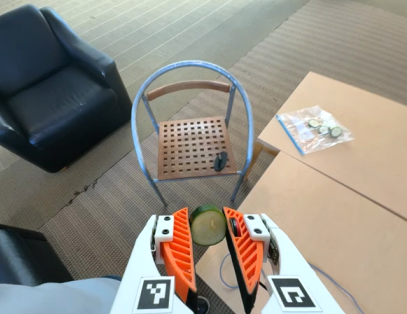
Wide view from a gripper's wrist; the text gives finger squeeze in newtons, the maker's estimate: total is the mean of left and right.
{"total": 8.5, "left": 8.2, "right": 8.8}